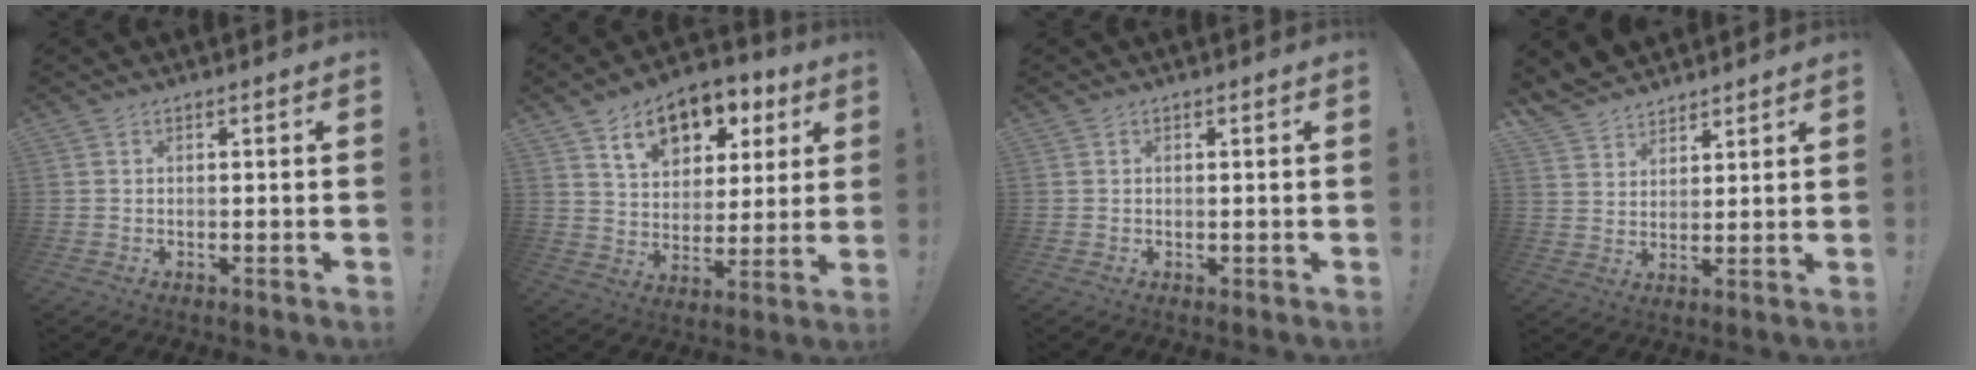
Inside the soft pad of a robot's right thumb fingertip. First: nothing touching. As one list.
[{"total": 14.4, "force": [8.1, 9.1, 7.6], "torque": [-0.105, -0.044, 0.145]}, {"total": 0.7, "force": [0.4, 0.5, 0.1], "torque": [0.007, -0.002, 0.005]}, {"total": 7.7, "force": [6.9, 3.4, 0.8], "torque": [-0.028, -0.052, 0.135]}]